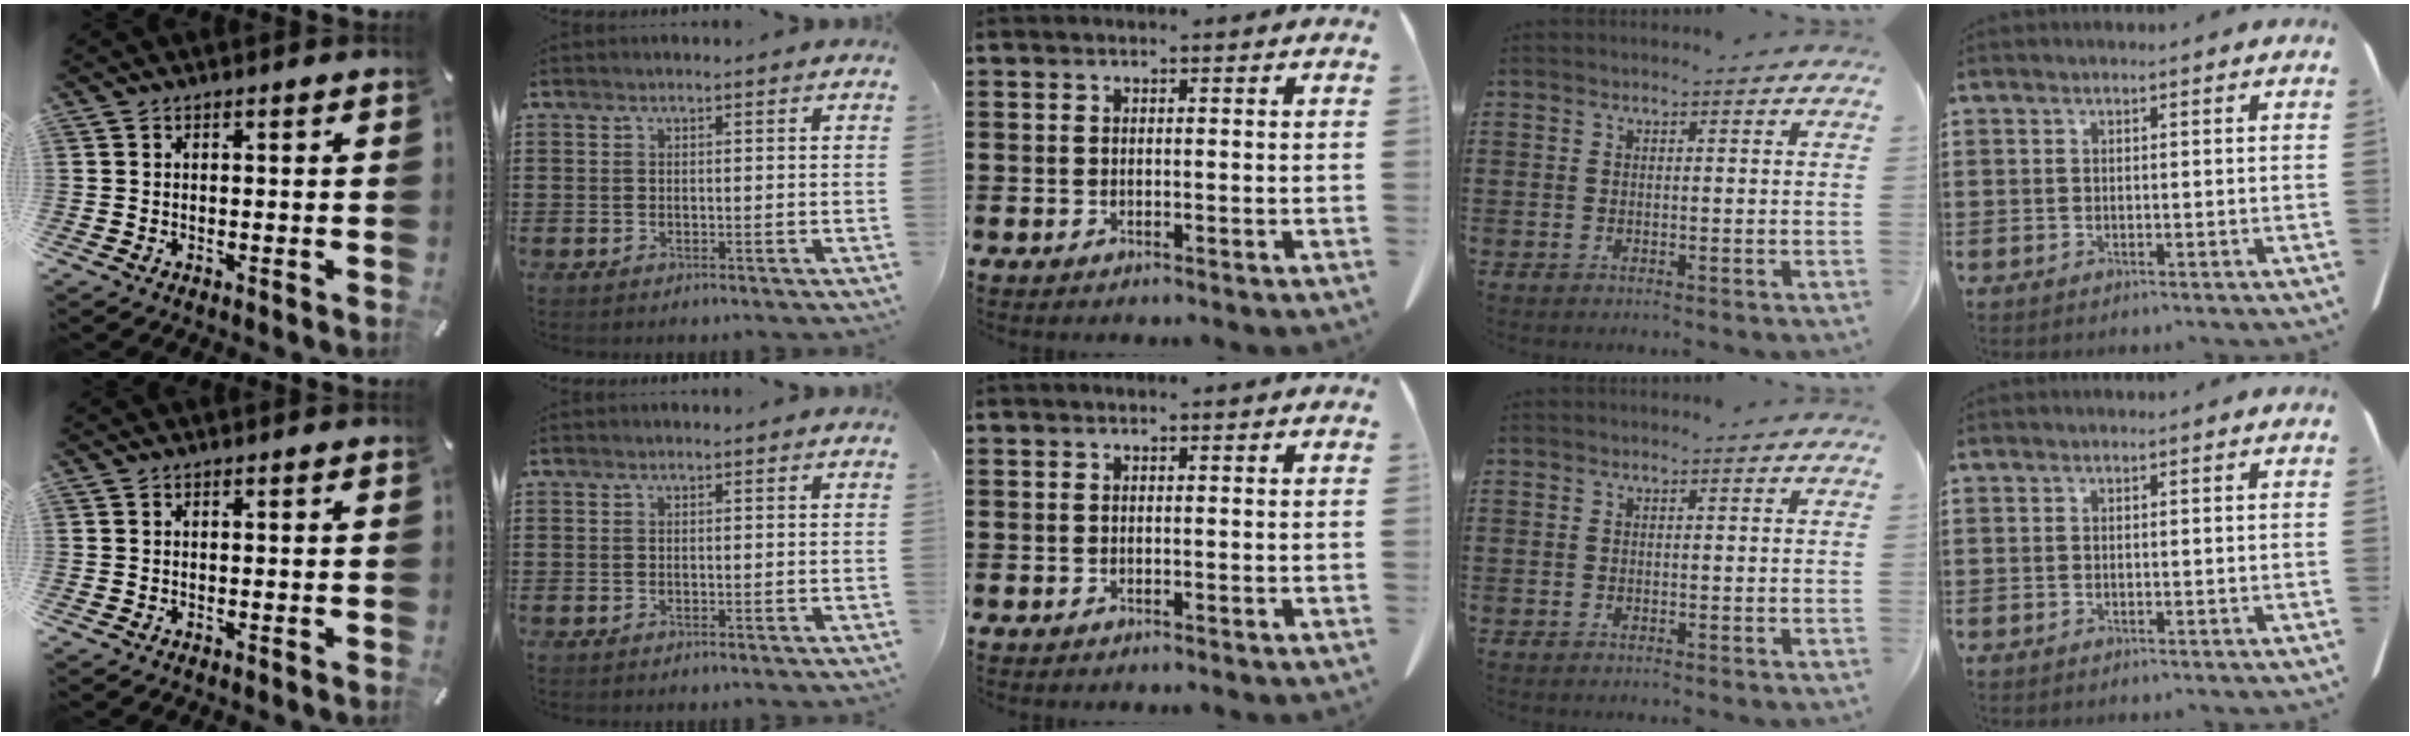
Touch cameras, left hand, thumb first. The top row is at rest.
{}